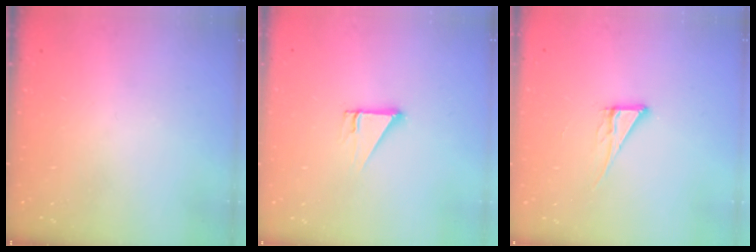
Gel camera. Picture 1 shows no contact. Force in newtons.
{"total": 3.1, "press": 3.1, "slide": 0.1}
{"total": 6.6, "press": 6.6, "slide": 0.3}